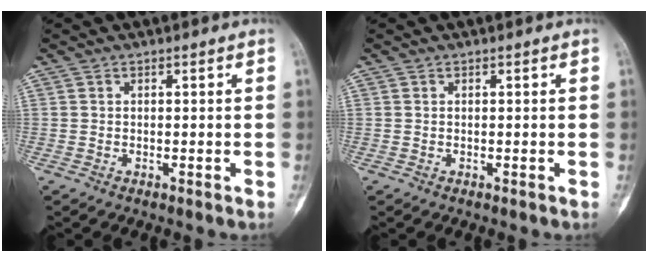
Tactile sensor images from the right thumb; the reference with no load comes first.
{"total": 0.0}